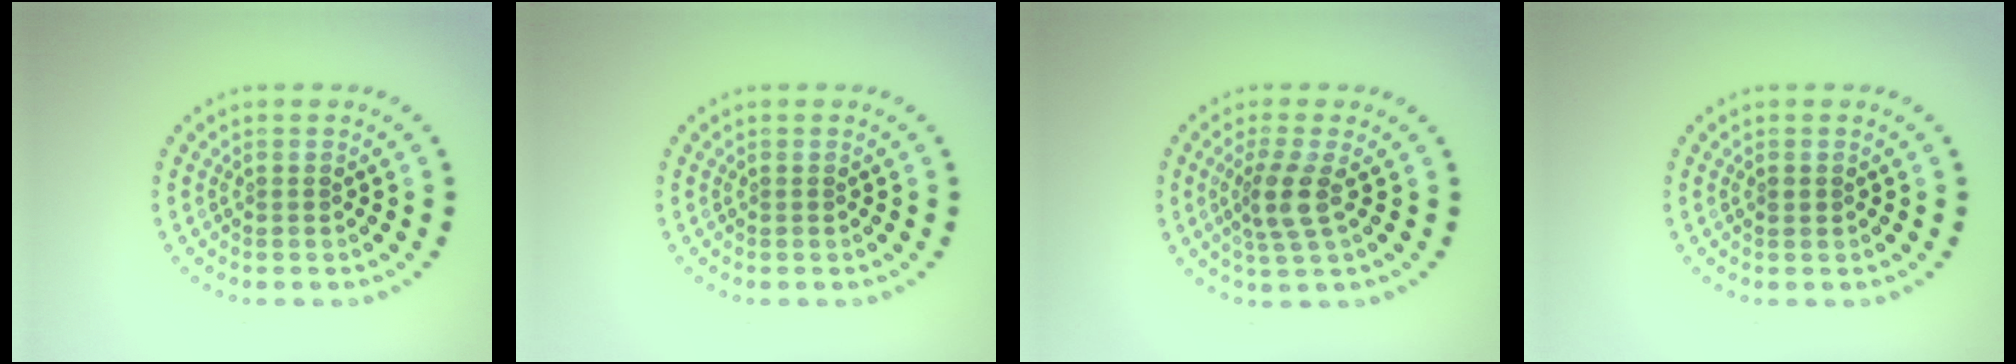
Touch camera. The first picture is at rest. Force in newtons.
{"total": 0.0}
{"total": 2.9, "press": 2.2, "slide": 1.8}
{"total": 0.8, "press": 0.8, "slide": 0.1}